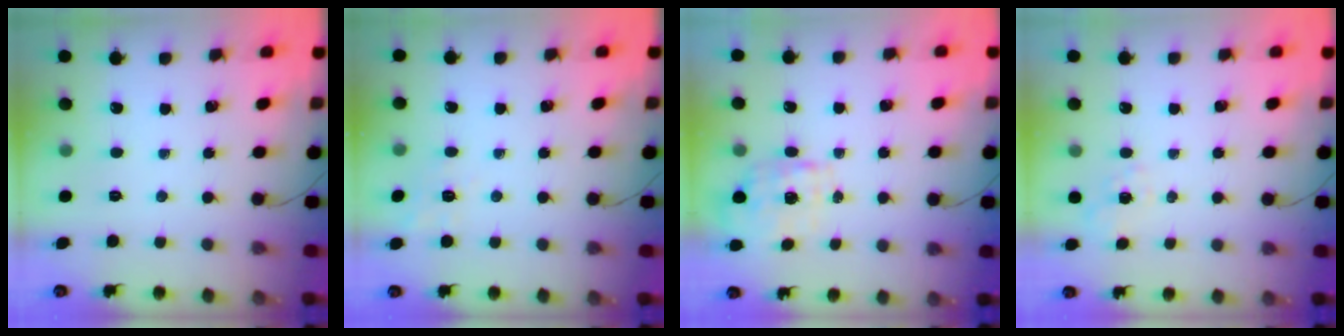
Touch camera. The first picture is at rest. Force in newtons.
{"total": 2.2, "press": 0.8, "slide": 2.1}
{"total": 1.7, "press": 1.6, "slide": 0.5}
{"total": 6.1, "press": 5.9, "slide": 1.3}